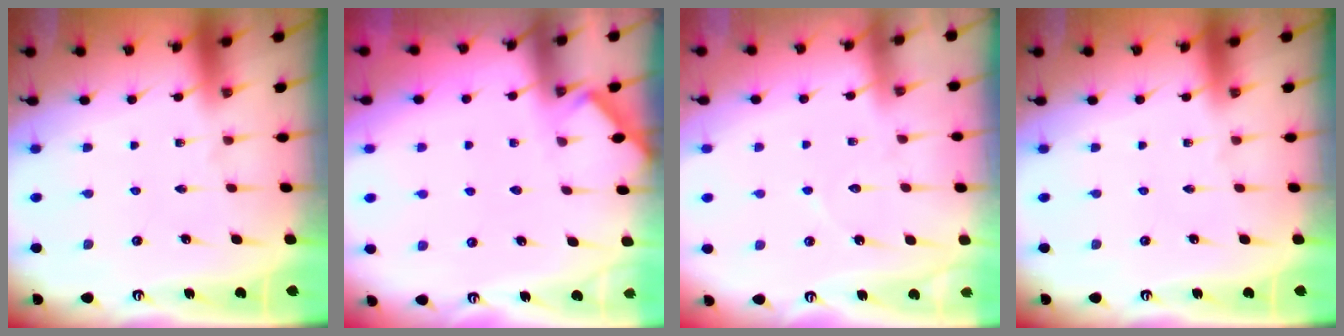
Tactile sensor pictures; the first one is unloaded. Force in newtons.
{"total": 2.3, "press": 2.3, "slide": 0.3}
{"total": 5.7, "press": 5.7, "slide": 0.7}
{"total": 0.0}